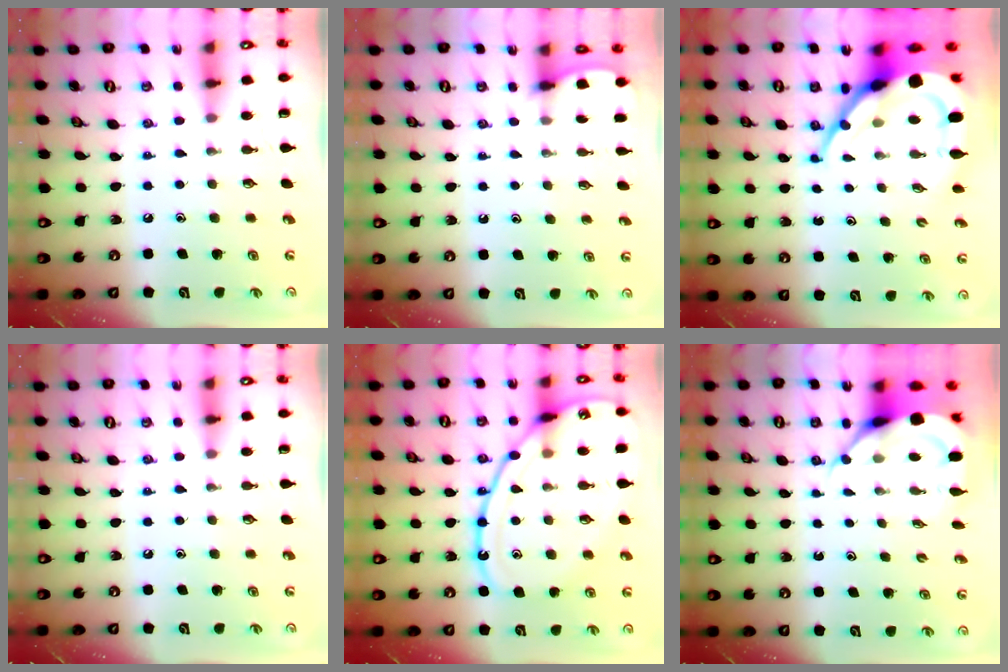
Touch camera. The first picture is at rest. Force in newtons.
{"total": 2.6, "press": 2.6, "slide": 0.3}
{"total": 14.6, "press": 14.5, "slide": 1.6}
{"total": 0.0}
{"total": 17.3, "press": 17.2, "slide": 1.6}
{"total": 6.7, "press": 6.7, "slide": 0.8}